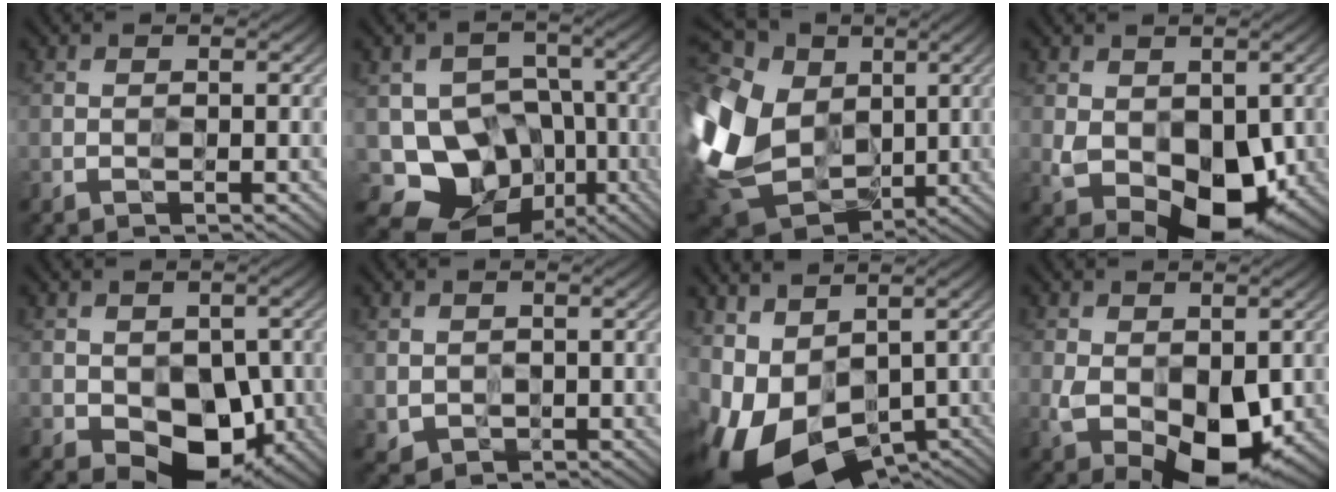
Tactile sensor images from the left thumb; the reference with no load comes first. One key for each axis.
{"total": 10.9, "fx": -3.8, "fy": 9.0, "fz": 4.7, "tx": -0.086, "ty": -0.031, "tz": -0.069}
{"total": 18.4, "fx": 1.3, "fy": 13.7, "fz": 12.2, "tx": -0.315, "ty": -0.019, "tz": 0.041}
{"total": 10.7, "fx": -1.9, "fy": 6.9, "fz": 8.0, "tx": -0.145, "ty": -0.036, "tz": -0.016}
{"total": 9.5, "fx": -2.7, "fy": 6.4, "fz": 6.5, "tx": -0.091, "ty": -0.024, "tz": -0.035}
{"total": 3.1, "fx": 0.5, "fy": 2.6, "fz": 1.5, "tx": -0.043, "ty": -0.016, "tz": 0.014}
{"total": 14.1, "fx": -3.8, "fy": 8.6, "fz": 10.5, "tx": -0.212, "ty": -0.021, "tz": -0.004}
{"total": 10.6, "fx": -2.8, "fy": 6.2, "fz": 8.1, "tx": -0.151, "ty": -0.038, "tz": -0.030}